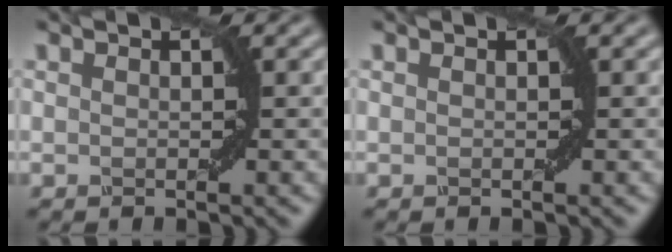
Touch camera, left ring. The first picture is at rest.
{"total": 0.0}